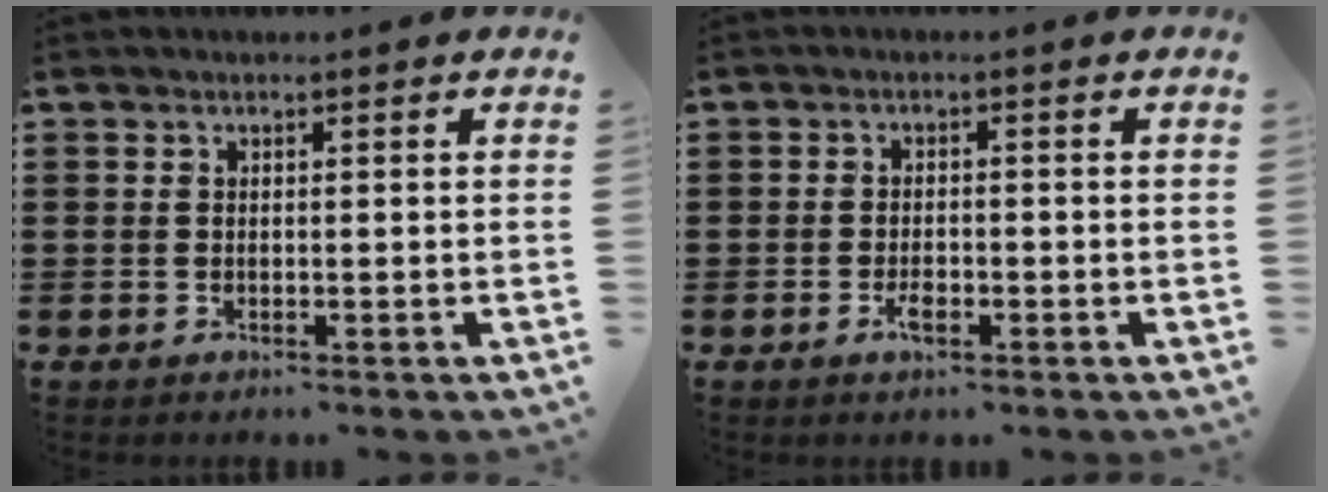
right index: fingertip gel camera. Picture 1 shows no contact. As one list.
[{"total": 2.5, "force": [-1.0, 1.1, 2.0], "torque": [-0.037, 0.002, -0.018]}]